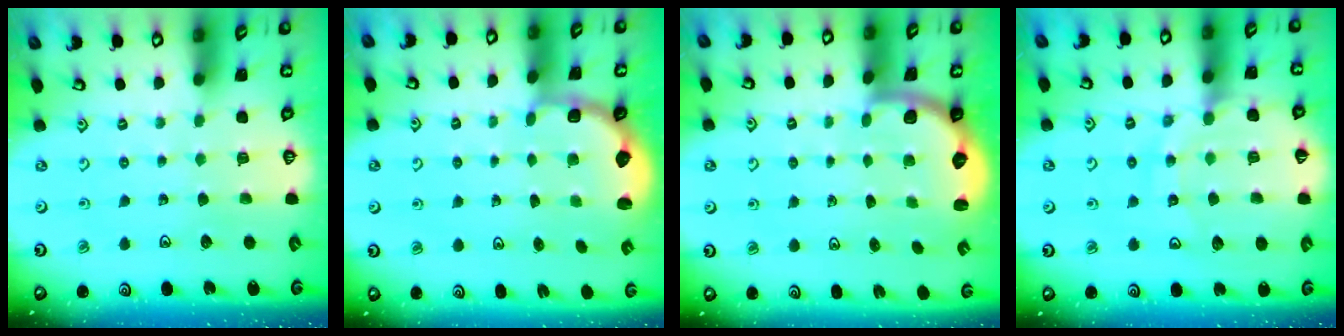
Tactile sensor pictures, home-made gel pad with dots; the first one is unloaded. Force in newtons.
{"total": 2.7, "press": 2.1, "slide": 1.8}
{"total": 2.6, "press": 2.2, "slide": 1.3}
{"total": 12.4, "press": 12.3, "slide": 1.7}